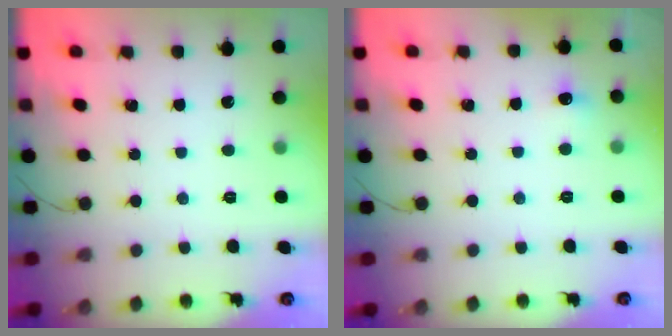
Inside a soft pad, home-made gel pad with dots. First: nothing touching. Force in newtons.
{"total": 4.8, "press": 4.5, "slide": 1.4}